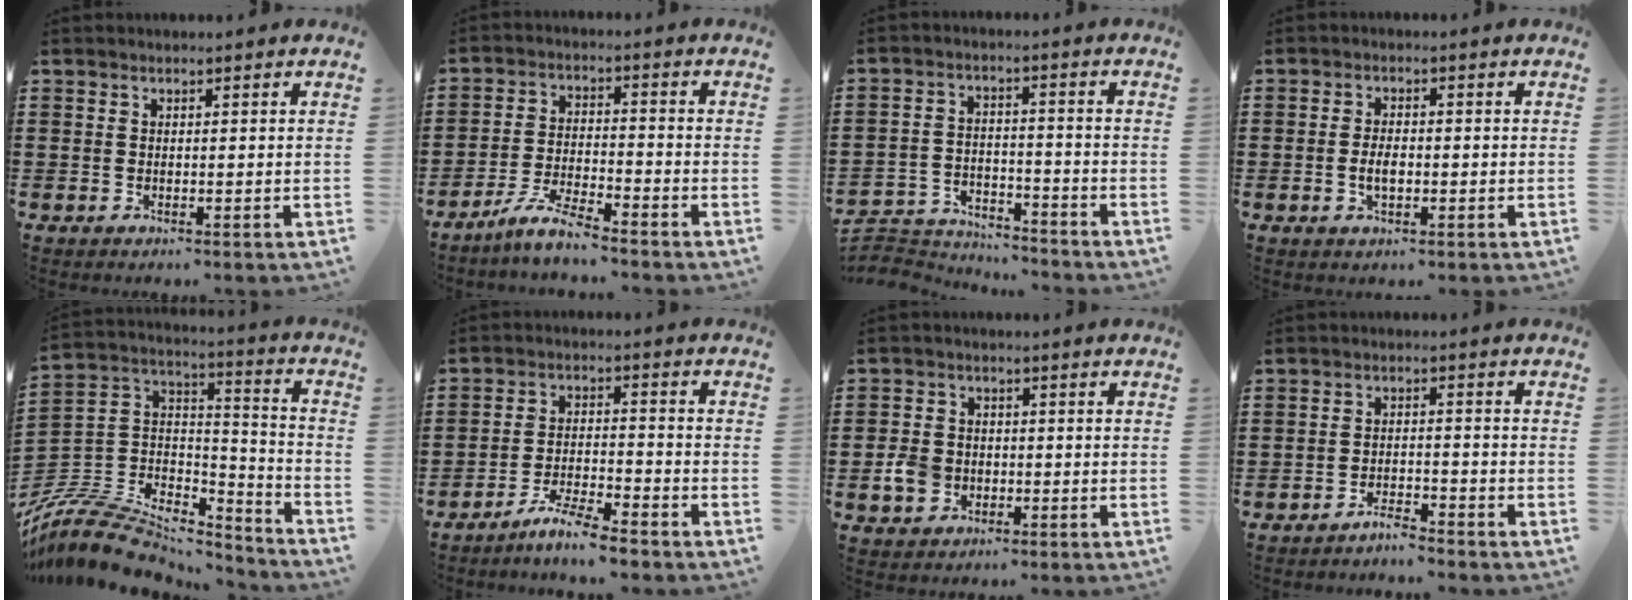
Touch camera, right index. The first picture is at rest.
{"total": 5.5, "force": [-4.9, 0.1, 2.5], "torque": [-0.062, -0.007, -0.098]}
{"total": 4.4, "force": [-4.3, 0.7, 0.0], "torque": [-0.015, 0.004, -0.092]}
{"total": 3.1, "force": [-0.5, 1.5, 2.6], "torque": [-0.057, 0.000, -0.011]}
{"total": 10.0, "force": [-8.1, 4.2, 3.9], "torque": [-0.091, 0.014, -0.160]}
{"total": 5.4, "force": [-5.0, -0.2, 2.1], "torque": [-0.050, -0.008, -0.099]}
{"total": 4.5, "force": [-1.3, 3.5, 2.4], "torque": [-0.061, 0.002, -0.026]}
{"total": 2.9, "force": [-2.9, -0.1, 0.3], "torque": [-0.011, -0.001, -0.059]}